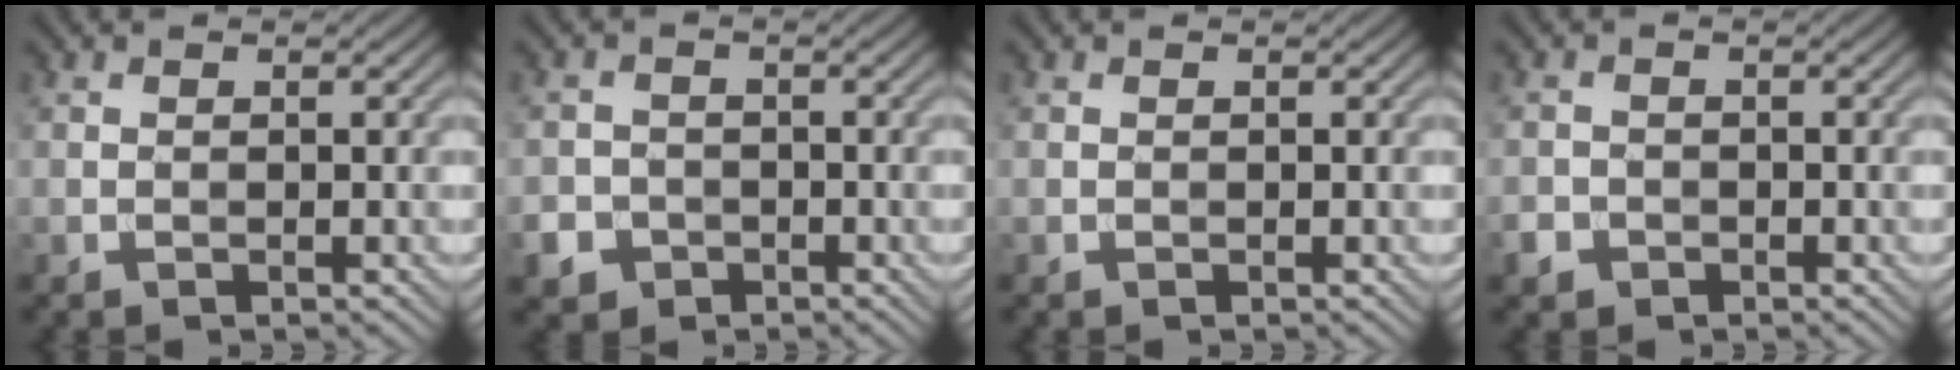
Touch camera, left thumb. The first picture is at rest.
{"total": 3.9, "force": [-2.2, 3.2, 0.9], "torque": [-0.011, -0.007, -0.046]}
{"total": 0.0}
{"total": 1.9, "force": [-1.2, 1.4, 0.6], "torque": [-0.012, -0.005, -0.027]}